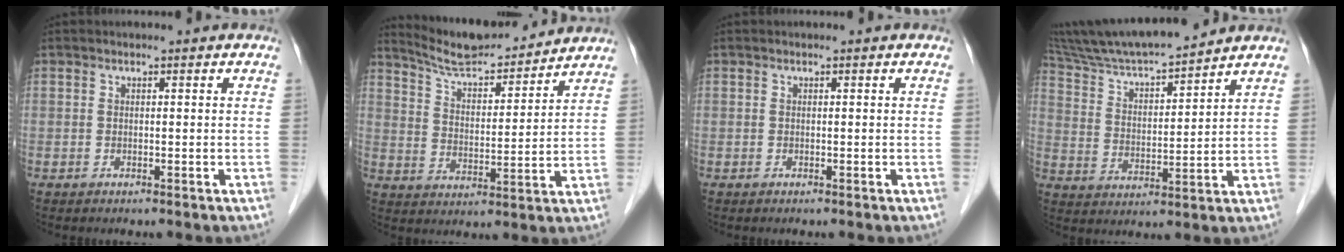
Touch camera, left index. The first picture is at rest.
{"total": 12.9, "force": [12.2, 1.3, 3.7], "torque": [-0.067, 0.007, 0.200]}
{"total": 0.0}
{"total": 14.5, "force": [13.3, 0.4, 5.8], "torque": [-0.109, 0.006, 0.234]}